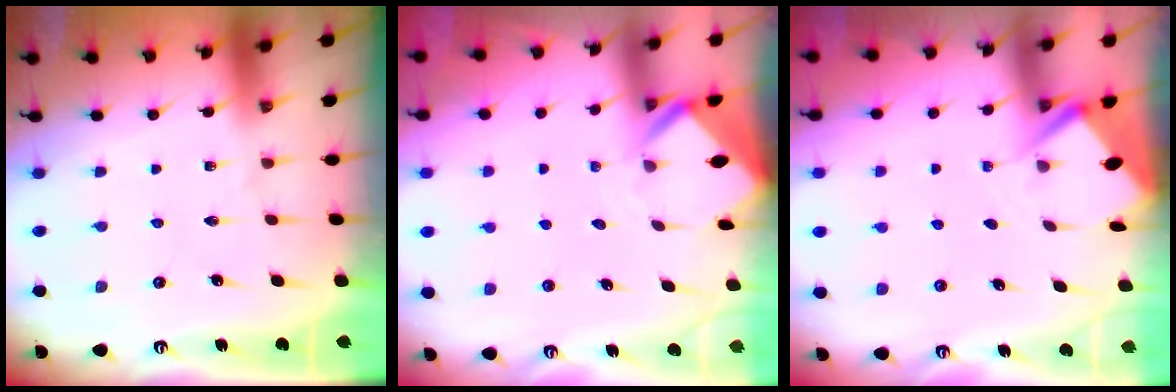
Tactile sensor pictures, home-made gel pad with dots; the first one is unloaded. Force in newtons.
{"total": 2.8, "press": 2.8, "slide": 0.2}
{"total": 2.8, "press": 2.8, "slide": 0.4}